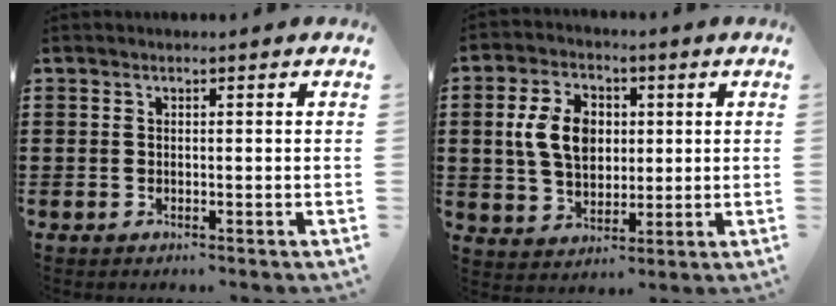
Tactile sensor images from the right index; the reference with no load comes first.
{"total": 8.6, "force": [1.2, 6.2, 5.9], "torque": [-0.142, 0.011, 0.014]}